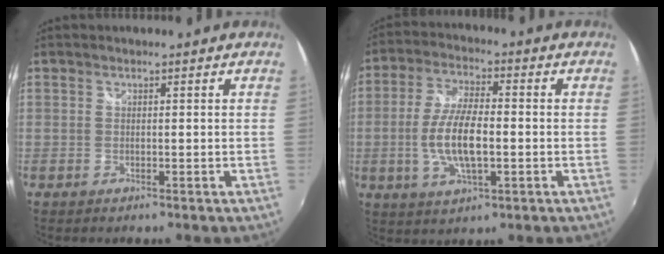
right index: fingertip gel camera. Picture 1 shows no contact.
{"total": 10.5, "force": [-1.7, 3.7, 9.7], "torque": [-0.198, 0.000, -0.033]}